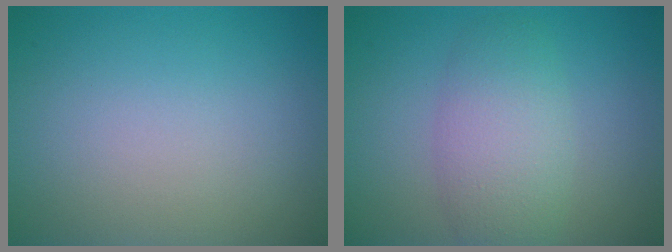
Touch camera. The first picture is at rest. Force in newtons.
{"total": 4.5, "press": 4.5, "slide": 0.1}